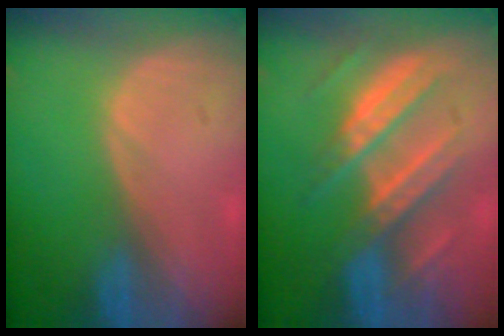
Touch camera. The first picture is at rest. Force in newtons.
{"total": 8.6, "press": 8.6, "slide": 0.5}